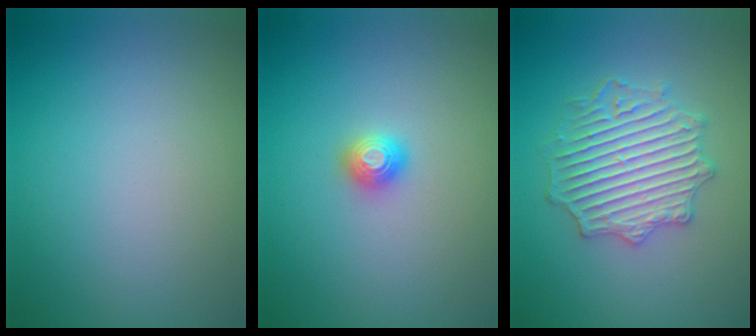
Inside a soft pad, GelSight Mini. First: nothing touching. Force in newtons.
{"total": 1.2, "press": 1.2, "slide": 0.2}
{"total": 4.4, "press": 4.4, "slide": 0.7}